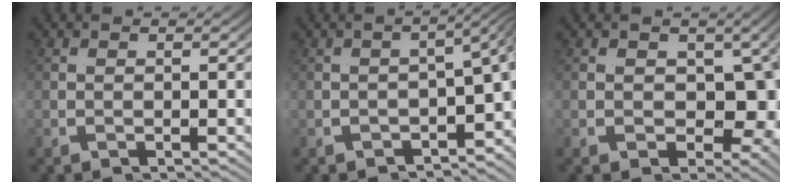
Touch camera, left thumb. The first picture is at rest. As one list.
[{"total": 6.3, "force": [-1.9, 3.0, 5.1], "torque": [-0.059, -0.003, -0.015]}, {"total": 11.7, "force": [0.2, 8.4, 8.1], "torque": [-0.091, -0.009, 0.009]}]